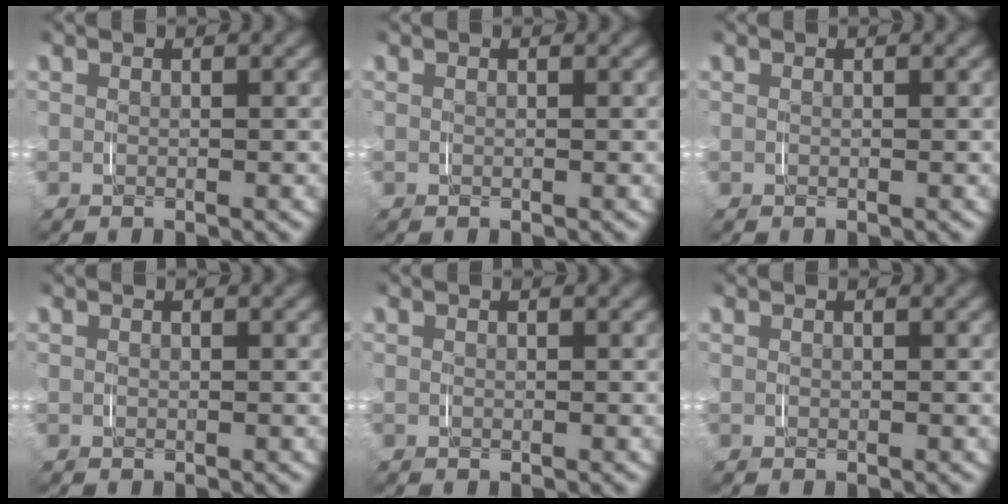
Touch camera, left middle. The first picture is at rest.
{"total": 0.0}
{"total": 0.0}
{"total": 0.0}
{"total": 0.0}
{"total": 0.0}